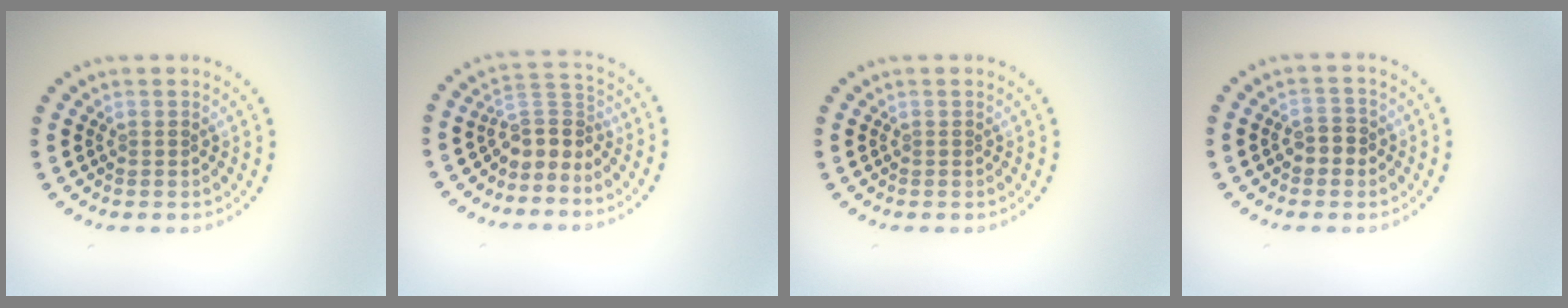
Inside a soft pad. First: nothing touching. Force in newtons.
{"total": 2.9, "press": 2.1, "slide": 2.0}
{"total": 0.0}
{"total": 1.9, "press": 1.8, "slide": 0.5}